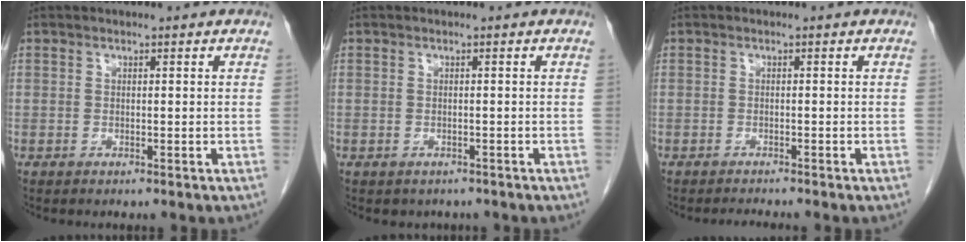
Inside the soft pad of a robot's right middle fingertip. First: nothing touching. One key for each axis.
{"total": 1.9, "fx": -1.6, "fy": 1.1, "fz": 0.3, "tx": -0.008, "ty": -0.001, "tz": -0.018}
{"total": 1.5, "fx": -1.3, "fy": -0.6, "fz": 0.2, "tx": -0.011, "ty": -0.008, "tz": -0.021}